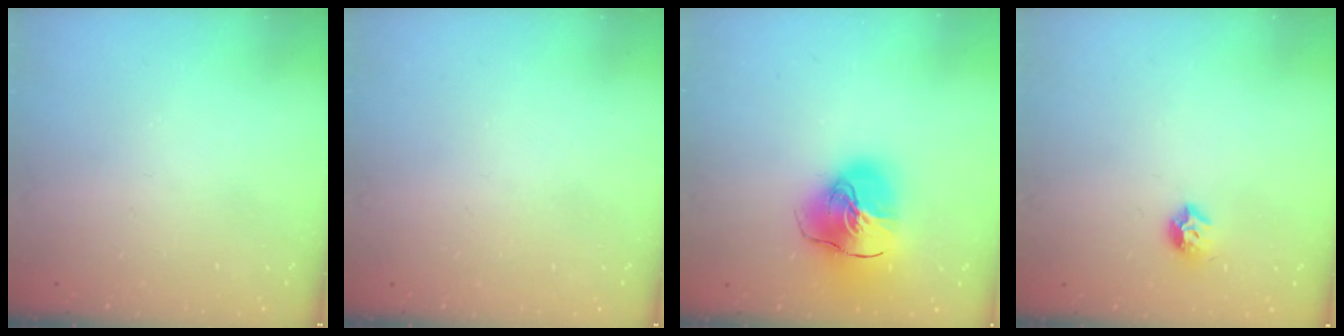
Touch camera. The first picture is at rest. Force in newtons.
{"total": 0.8, "press": 0.8, "slide": 0.0}
{"total": 18.1, "press": 17.9, "slide": 2.6}
{"total": 7.9, "press": 7.9, "slide": 0.7}